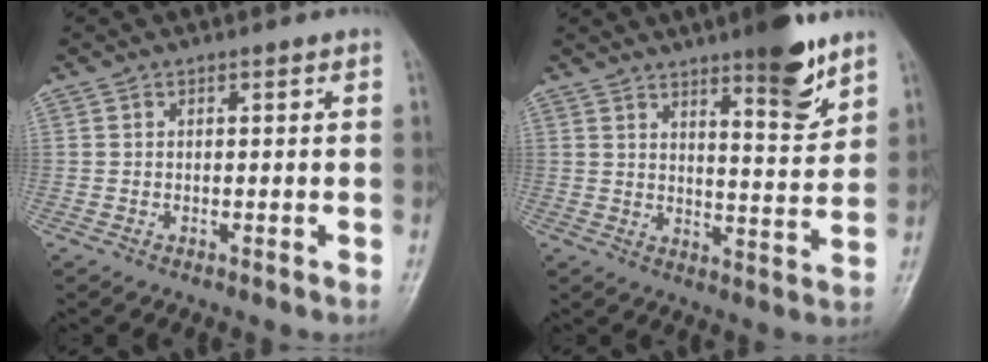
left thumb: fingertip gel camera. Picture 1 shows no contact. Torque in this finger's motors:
{"motor_torque": [1.77, 0.68, 1.08, -1.03, 0.30]}